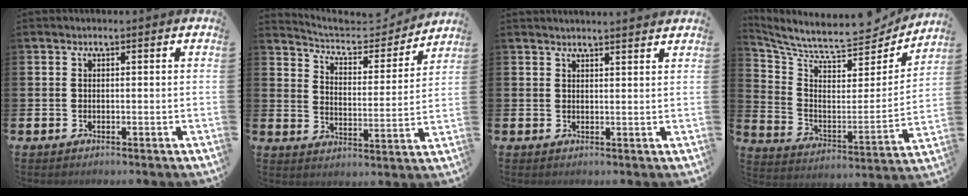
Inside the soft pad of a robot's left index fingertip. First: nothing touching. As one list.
[{"total": 6.1, "force": [5.7, 1.7, 1.4], "torque": [-0.057, -0.041, 0.094]}, {"total": 1.9, "force": [1.9, -0.2, -0.1], "torque": [0.006, -0.012, 0.034]}, {"total": 8.5, "force": [7.7, 1.9, 2.9], "torque": [-0.093, -0.064, 0.126]}]